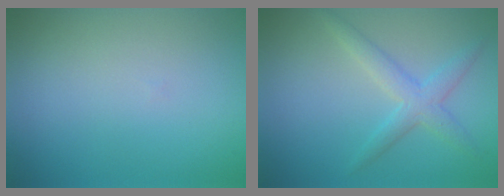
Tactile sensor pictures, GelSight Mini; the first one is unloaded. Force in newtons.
{"total": 2.6, "press": 2.6, "slide": 0.1}